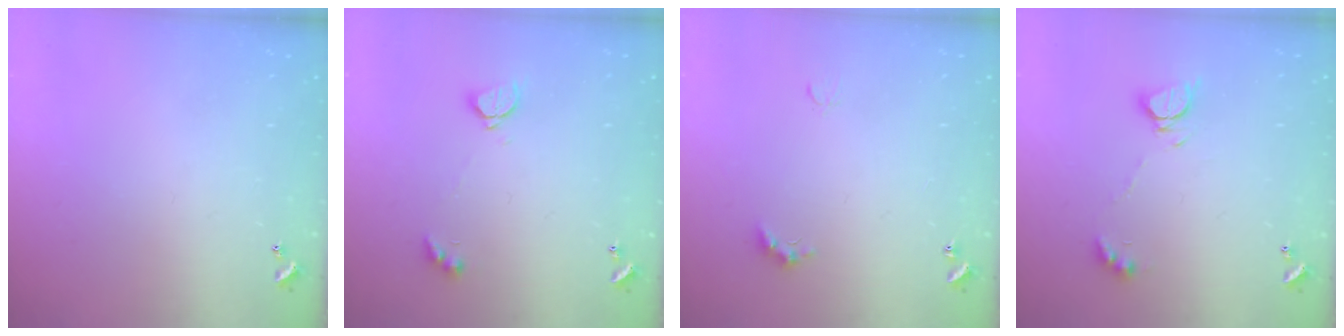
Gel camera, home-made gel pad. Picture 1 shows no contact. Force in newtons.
{"total": 2.2, "press": 2.2, "slide": 0.2}
{"total": 2.8, "press": 2.7, "slide": 0.6}
{"total": 6.6, "press": 6.6, "slide": 0.7}